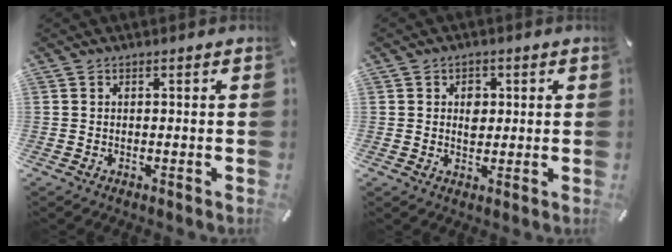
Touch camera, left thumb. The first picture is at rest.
{"total": 4.1, "force": [0.6, 3.4, 2.2], "torque": [-0.013, -0.005, 0.004]}